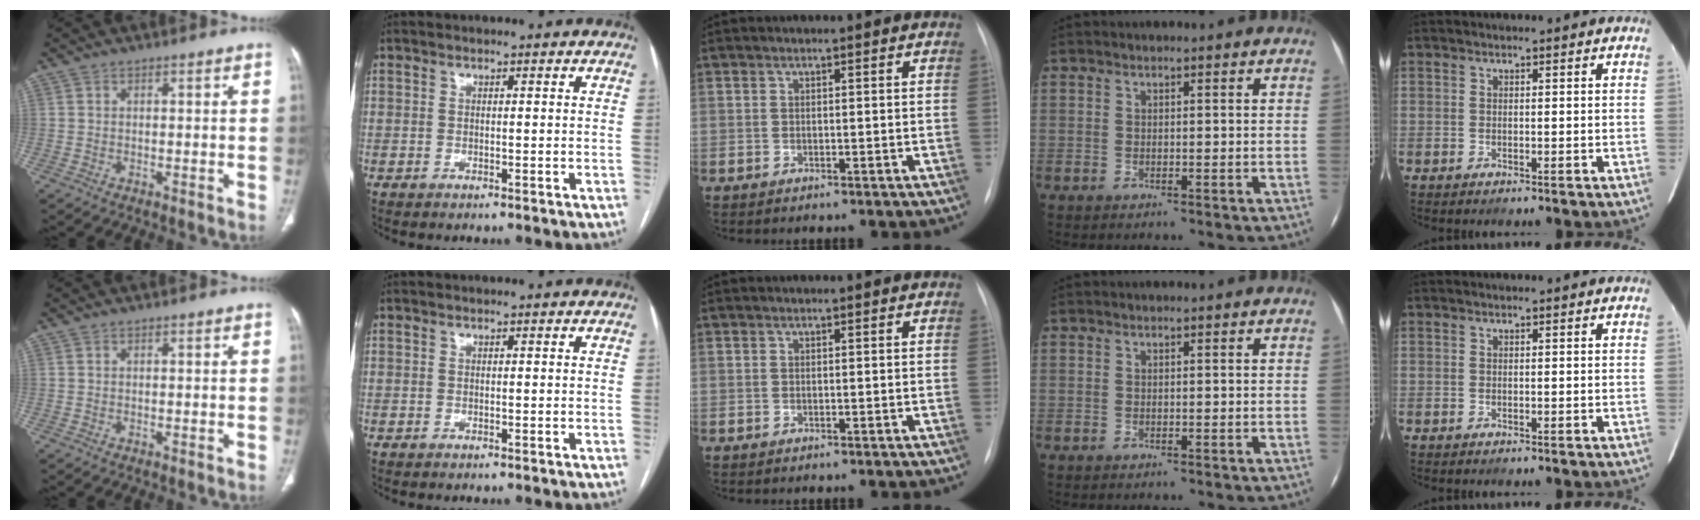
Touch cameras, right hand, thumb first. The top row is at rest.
{}